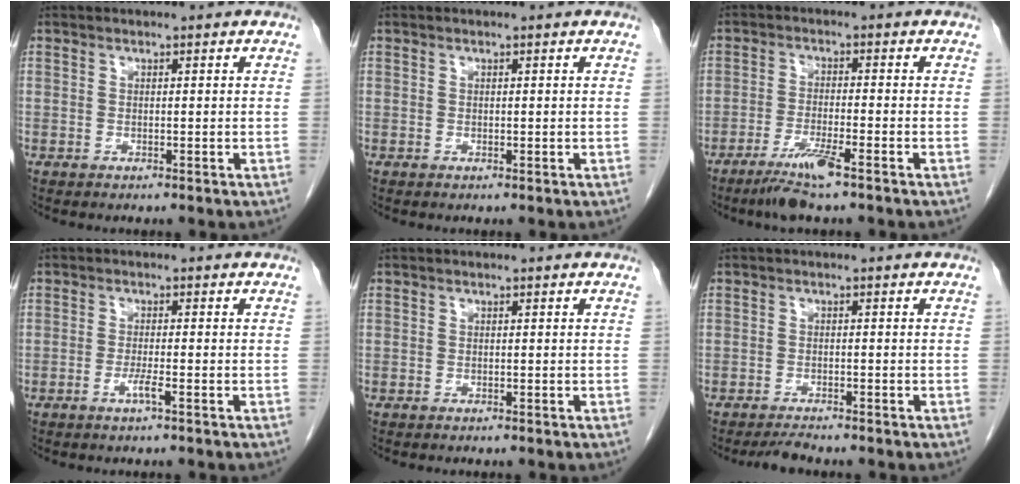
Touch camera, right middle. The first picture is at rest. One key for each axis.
{"total": 0.0}
{"total": 5.6, "fx": -3.9, "fy": -0.1, "fz": 4.1, "tx": -0.084, "ty": -0.014, "tz": -0.073}
{"total": 1.9, "fx": -0.9, "fy": -0.2, "fz": 1.6, "tx": -0.032, "ty": -0.002, "tz": -0.018}
{"total": 0.0}
{"total": 1.9, "fx": -1.8, "fy": -0.1, "fz": 0.5, "tx": -0.014, "ty": -0.009, "tz": -0.030}